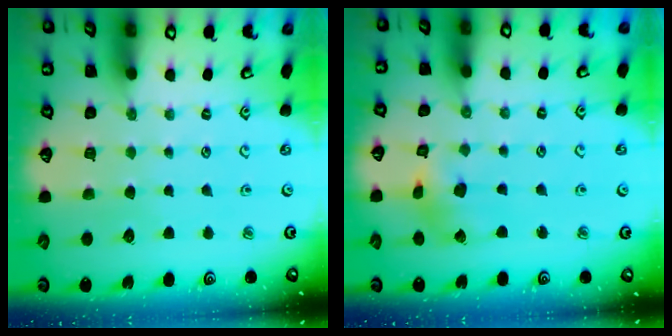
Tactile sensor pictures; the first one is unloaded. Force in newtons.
{"total": 7.7, "press": 7.7, "slide": 0.9}